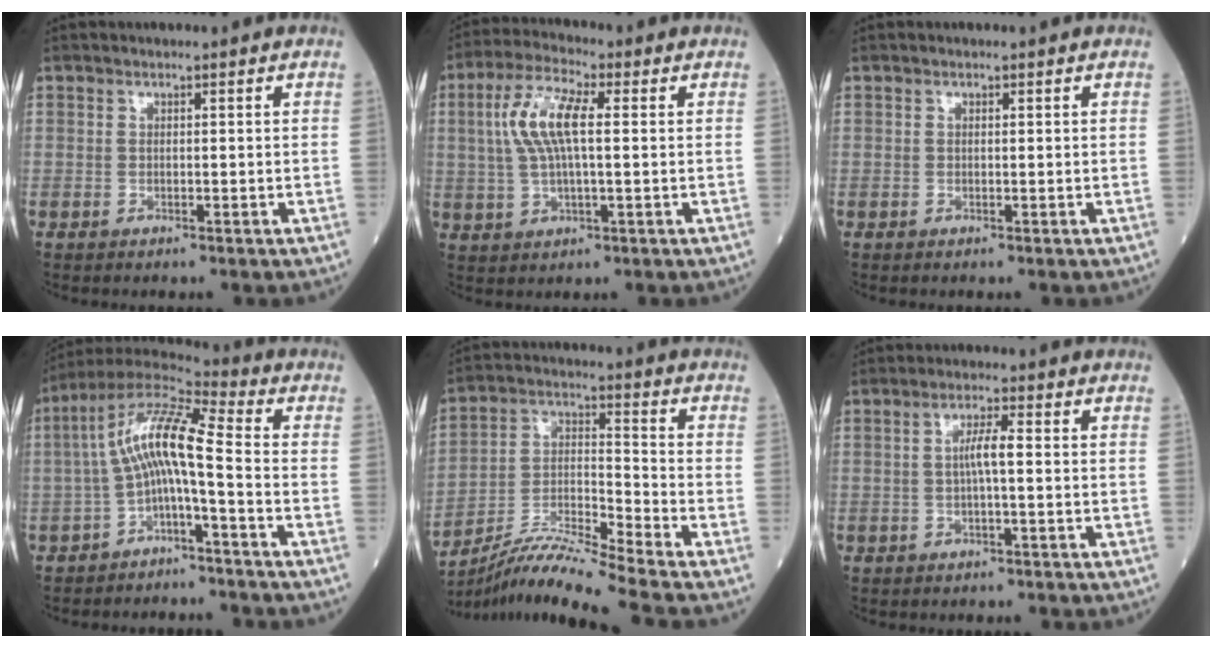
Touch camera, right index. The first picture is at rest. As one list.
[{"total": 8.9, "force": [1.6, 2.4, 8.4], "torque": [-0.181, 0.017, 0.031]}, {"total": 0.0}, {"total": 10.0, "force": [-1.6, 1.2, 9.8], "torque": [-0.186, 0.042, -0.035]}, {"total": 12.4, "force": [-11.1, -2.6, 5.0], "torque": [-0.099, -0.001, -0.205]}, {"total": 3.2, "force": [0.0, 0.1, 3.2], "torque": [-0.060, 0.004, -0.001]}]